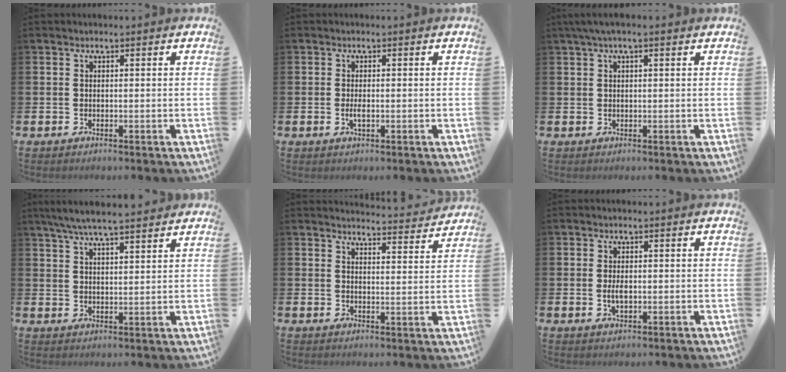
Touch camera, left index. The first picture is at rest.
{"total": 1.3, "force": [-0.2, 0.4, 1.2], "torque": [-0.025, 0.001, -0.003]}
{"total": 2.0, "force": [1.3, 0.3, 1.6], "torque": [-0.031, 0.005, 0.022]}
{"total": 6.3, "force": [5.8, 0.5, 2.3], "torque": [-0.060, -0.018, 0.106]}
{"total": 4.1, "force": [4.1, 0.0, 0.3], "torque": [-0.002, -0.035, 0.071]}
{"total": 1.9, "force": [0.0, 0.8, 1.7], "torque": [-0.027, 0.000, -0.002]}